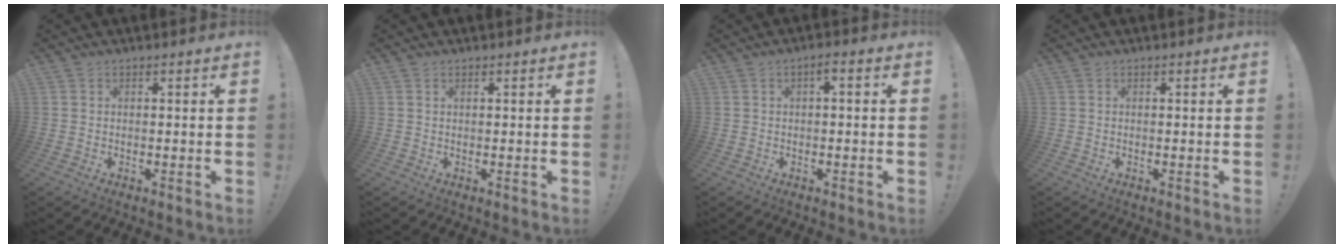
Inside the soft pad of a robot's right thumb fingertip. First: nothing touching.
{"total": 0.0}
{"total": 1.7, "force": [-0.6, 0.5, 1.6], "torque": [-0.028, 0.007, -0.014]}
{"total": 0.0}